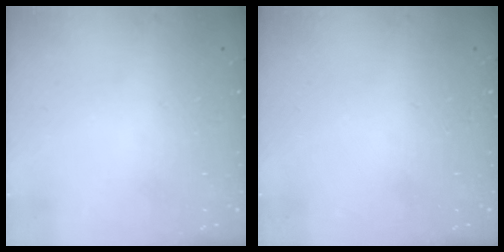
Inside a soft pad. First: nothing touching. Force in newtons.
{"total": 0.0}